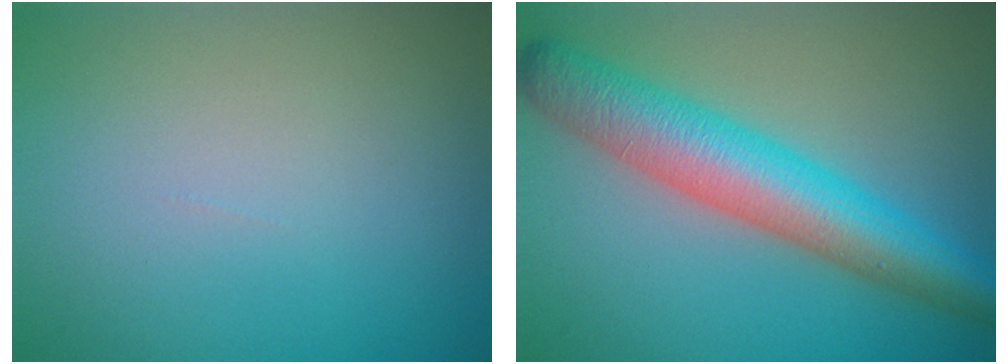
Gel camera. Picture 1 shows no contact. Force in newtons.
{"total": 8.7, "press": 8.7, "slide": 0.1}